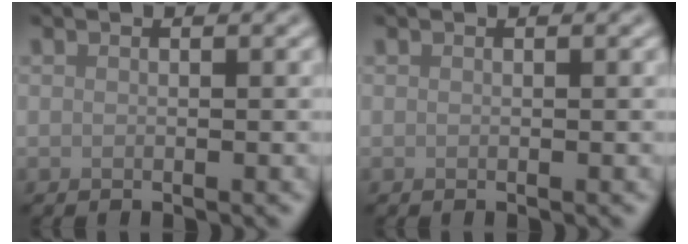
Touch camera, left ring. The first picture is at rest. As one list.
[{"total": 0.0}]